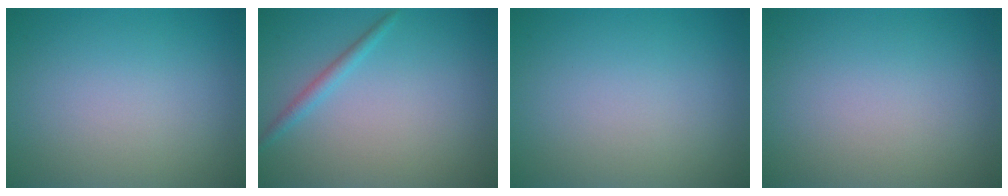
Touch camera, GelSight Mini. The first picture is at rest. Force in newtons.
{"total": 1.4, "press": 1.4, "slide": 0.1}
{"total": 0.0}
{"total": 0.0}